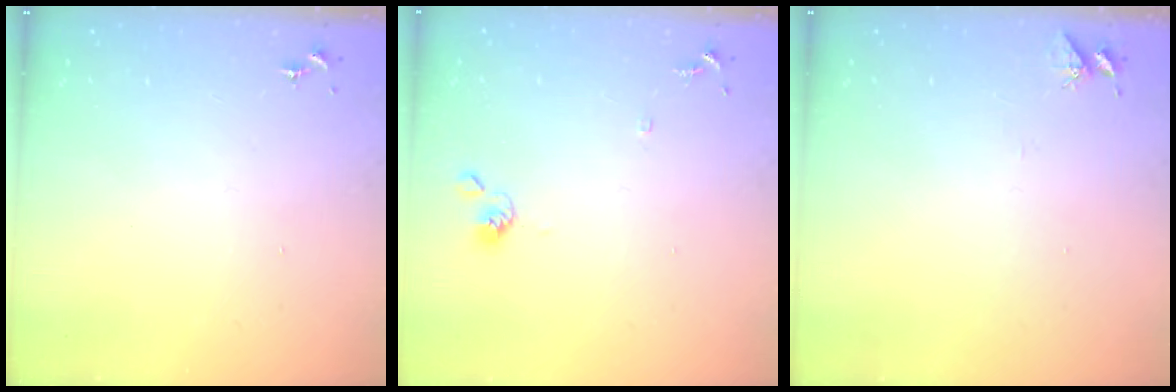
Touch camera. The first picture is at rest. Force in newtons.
{"total": 7.8, "press": 7.8, "slide": 0.7}
{"total": 5.0, "press": 5.0, "slide": 0.4}